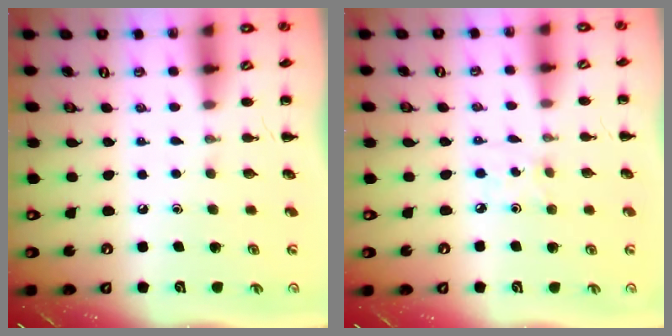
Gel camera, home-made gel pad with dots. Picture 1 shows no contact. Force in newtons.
{"total": 2.1, "press": 2.0, "slide": 0.4}